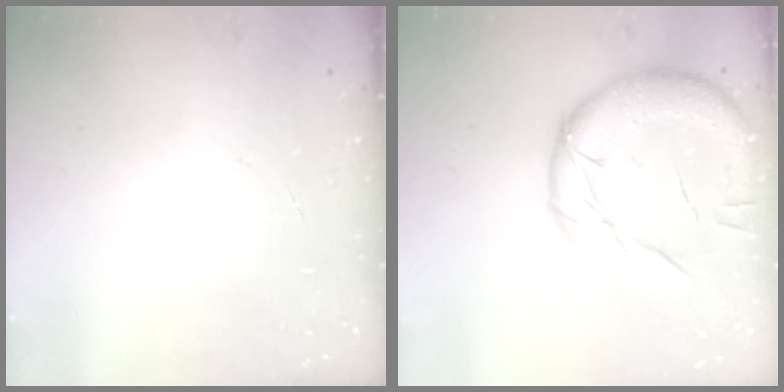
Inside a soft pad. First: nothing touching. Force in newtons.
{"total": 15.2, "press": 15.1, "slide": 1.7}